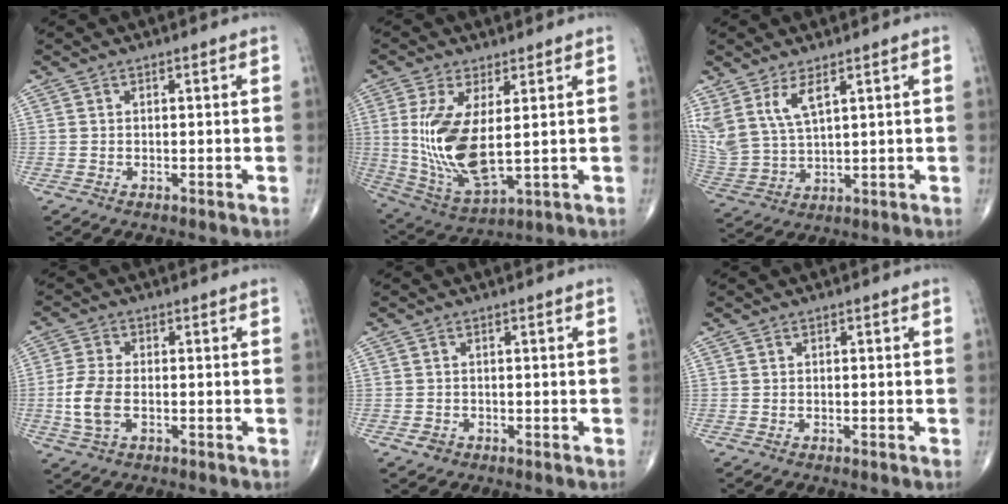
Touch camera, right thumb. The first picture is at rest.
{"total": 14.3, "force": [1.3, 5.8, 13.0], "torque": [-0.272, -0.024, 0.044]}
{"total": 10.1, "force": [5.4, 4.4, 7.3], "torque": [-0.163, -0.022, 0.124]}
{"total": 6.7, "force": [-1.3, 3.7, 5.5], "torque": [-0.124, 0.006, -0.028]}
{"total": 1.5, "force": [-0.7, 1.3, 0.5], "torque": [-0.005, 0.006, -0.010]}
{"total": 0.0}